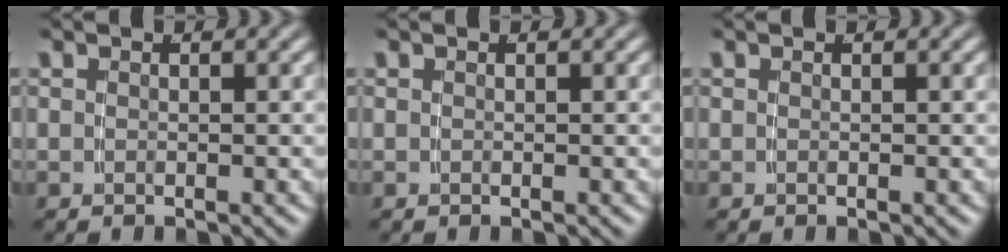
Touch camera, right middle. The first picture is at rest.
{"total": 0.0}
{"total": 0.0}